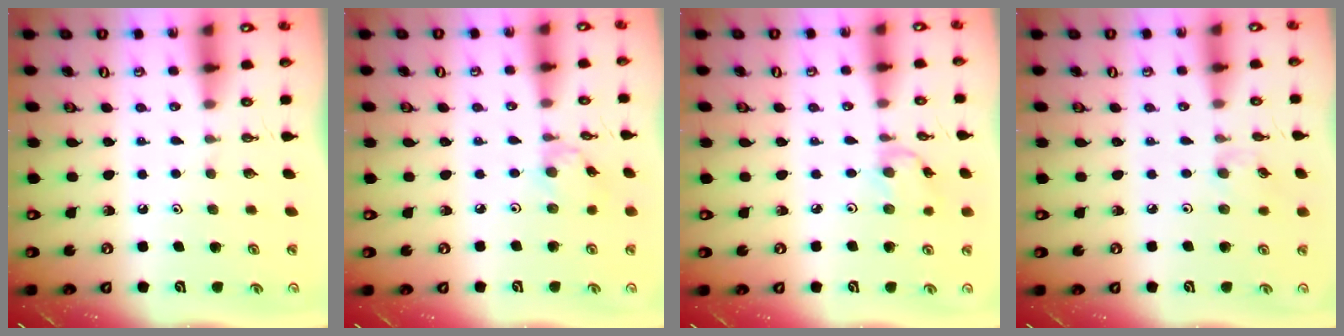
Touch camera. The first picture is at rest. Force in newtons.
{"total": 1.4, "press": 1.4, "slide": 0.1}
{"total": 2.9, "press": 2.9, "slide": 0.3}
{"total": 4.0, "press": 3.9, "slide": 0.6}